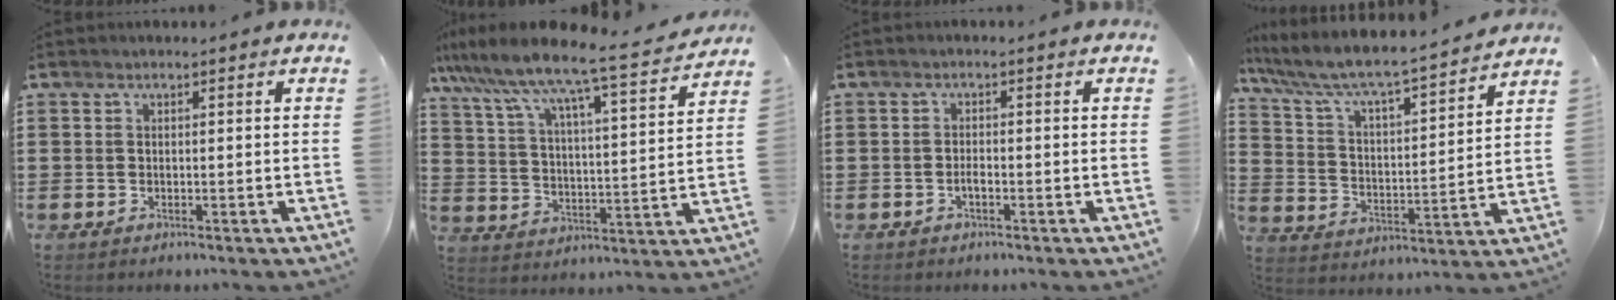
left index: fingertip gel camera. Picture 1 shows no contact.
{"total": 7.8, "force": [6.9, -0.5, 3.5], "torque": [-0.100, -0.058, 0.108]}
{"total": 1.4, "force": [-0.7, 0.3, 1.1], "torque": [-0.025, -0.002, -0.011]}
{"total": 6.1, "force": [5.4, 0.3, 2.8], "torque": [-0.080, -0.045, 0.081]}